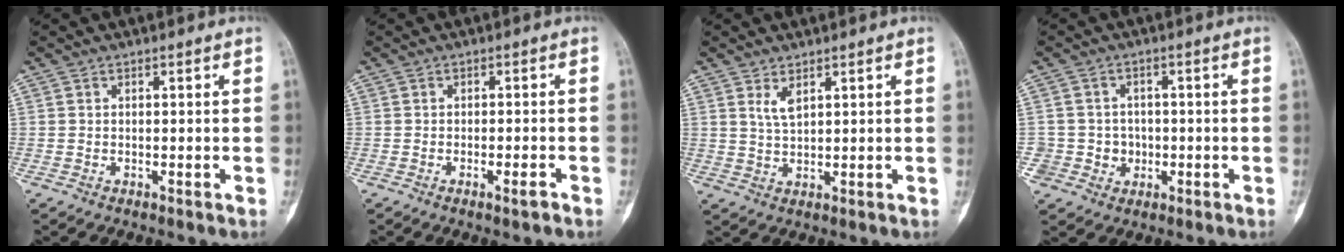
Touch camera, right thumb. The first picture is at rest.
{"total": 2.2, "force": [-1.3, 0.4, 1.7], "torque": [-0.032, 0.003, -0.019]}
{"total": 3.0, "force": [1.7, 1.2, 2.1], "torque": [-0.041, -0.011, 0.040]}
{"total": 7.6, "force": [-1.3, 7.5, 0.8], "torque": [0.025, 0.021, -0.016]}